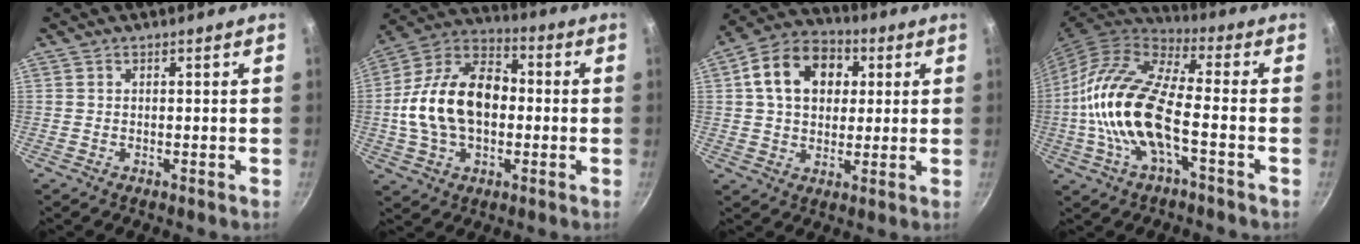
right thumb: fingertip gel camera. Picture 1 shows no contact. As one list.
[{"total": 19.3, "force": [-0.7, 12.8, 14.4], "torque": [-0.233, 0.041, -0.027]}, {"total": 14.4, "force": [3.6, 10.7, 9.0], "torque": [-0.129, 0.019, 0.047]}, {"total": 18.9, "force": [-3.7, 7.8, 16.8], "torque": [-0.325, 0.032, -0.085]}]